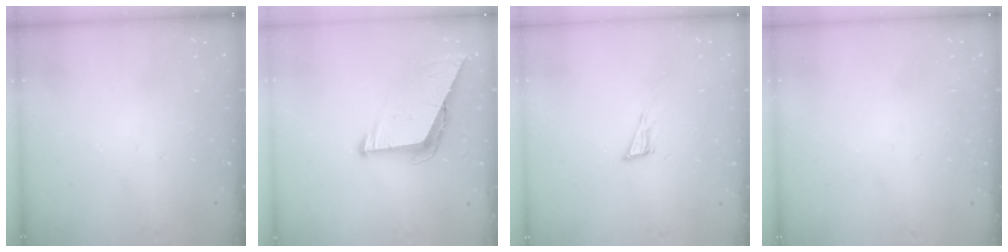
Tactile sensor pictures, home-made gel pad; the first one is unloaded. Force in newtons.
{"total": 7.7, "press": 7.7, "slide": 0.3}
{"total": 5.7, "press": 5.5, "slide": 1.4}
{"total": 2.7, "press": 2.7, "slide": 0.3}